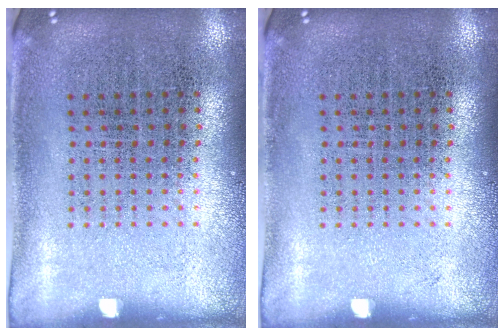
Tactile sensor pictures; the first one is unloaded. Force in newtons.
{"total": 0.0}